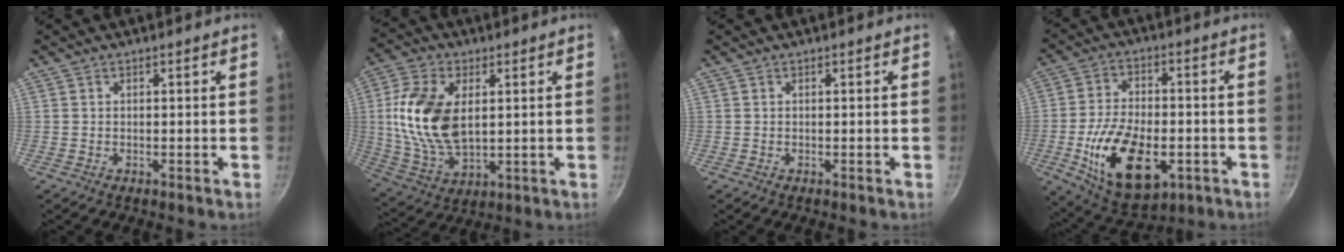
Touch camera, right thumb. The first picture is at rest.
{"total": 16.3, "force": [2.5, 9.5, 13.0], "torque": [-0.242, -0.008, 0.055]}
{"total": 0.0}
{"total": 18.0, "force": [-5.1, 10.0, 14.0], "torque": [-0.233, 0.009, -0.076]}